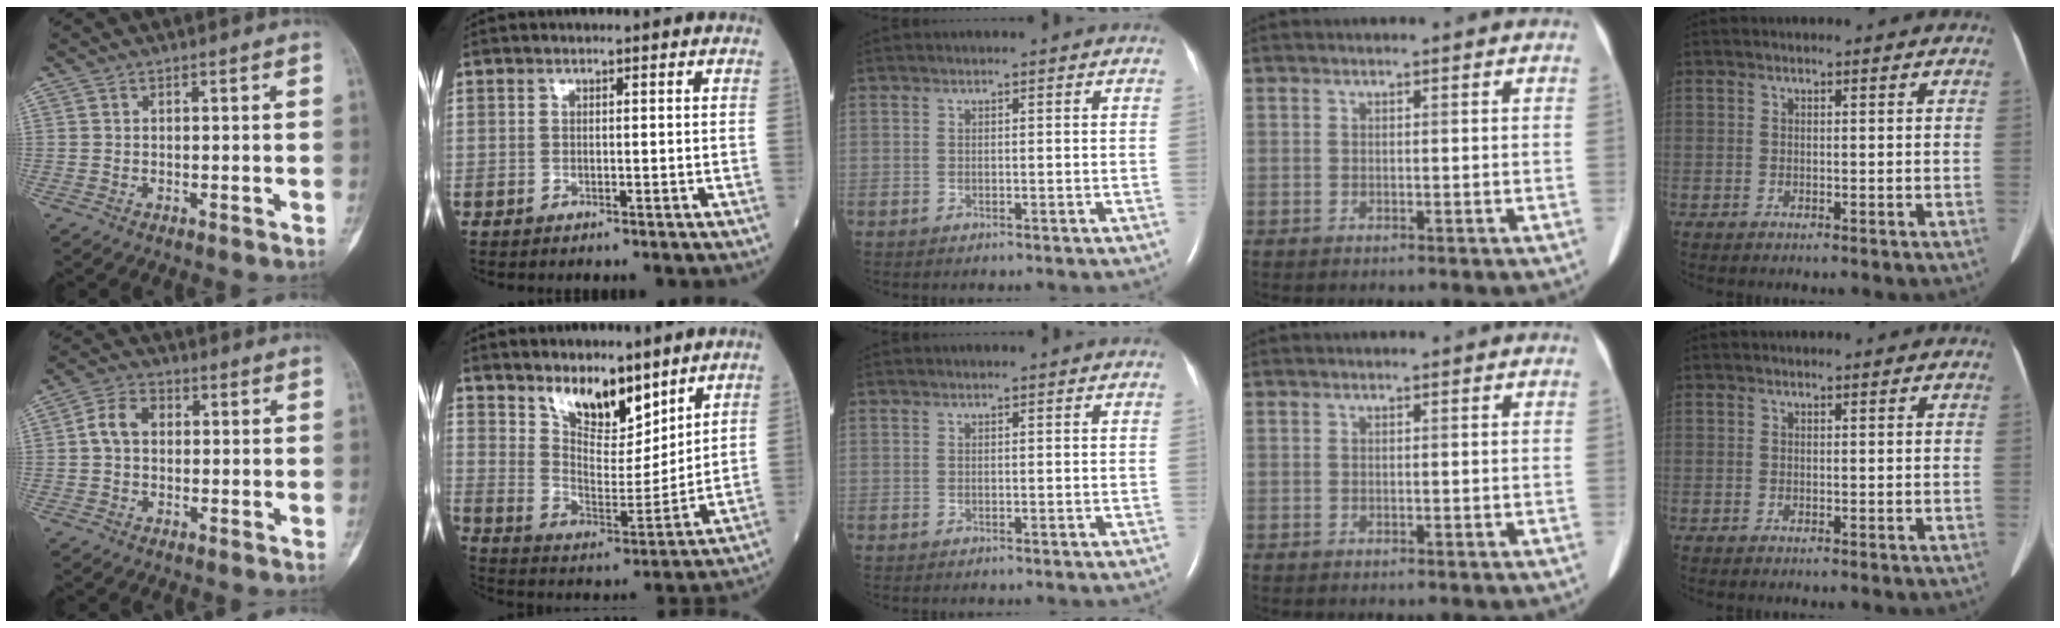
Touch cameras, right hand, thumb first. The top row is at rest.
{"thumb": {"total": 5.5, "force": [0.4, 4.1, 3.6], "torque": [-0.061, 0.016, 0.001]}, "index": {"total": 9.2, "force": [7.0, 3.5, 5.0], "torque": [-0.084, -0.013, 0.132]}}